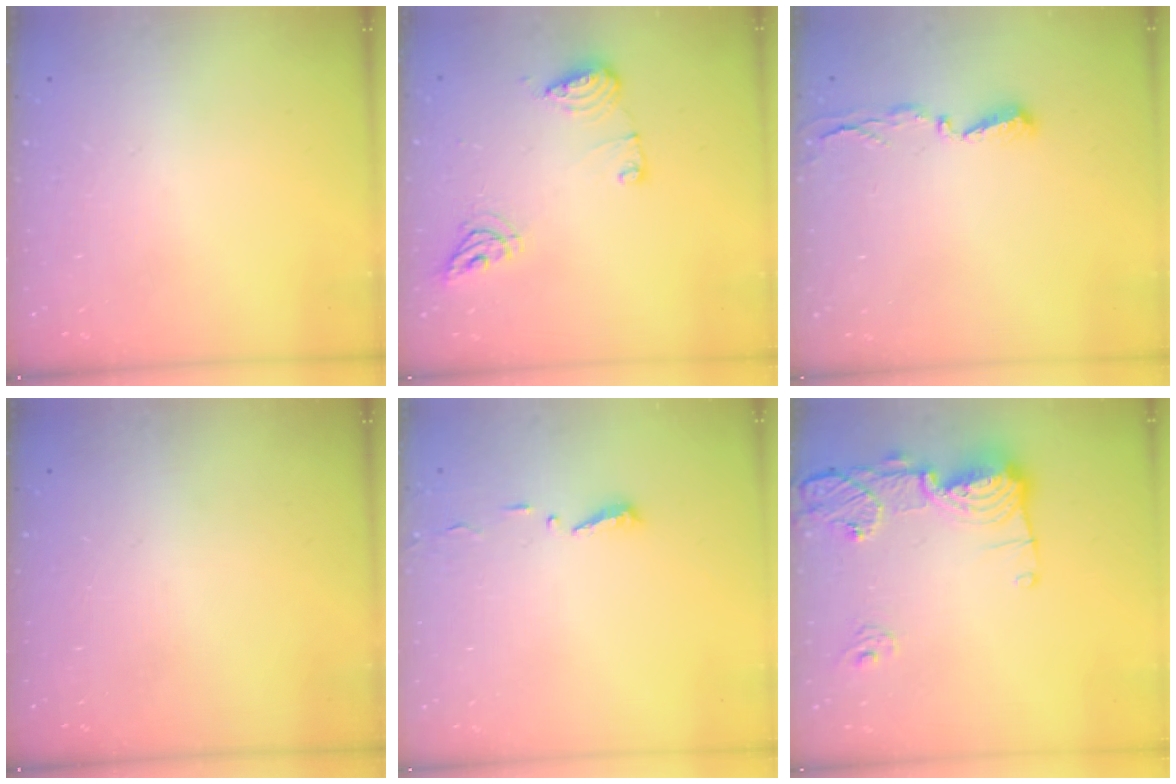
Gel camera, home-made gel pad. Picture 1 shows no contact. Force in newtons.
{"total": 9.4, "press": 9.4, "slide": 0.3}
{"total": 4.0, "press": 4.0, "slide": 0.4}
{"total": 0.0}
{"total": 4.7, "press": 4.7, "slide": 0.5}
{"total": 15.9, "press": 15.9, "slide": 1.5}